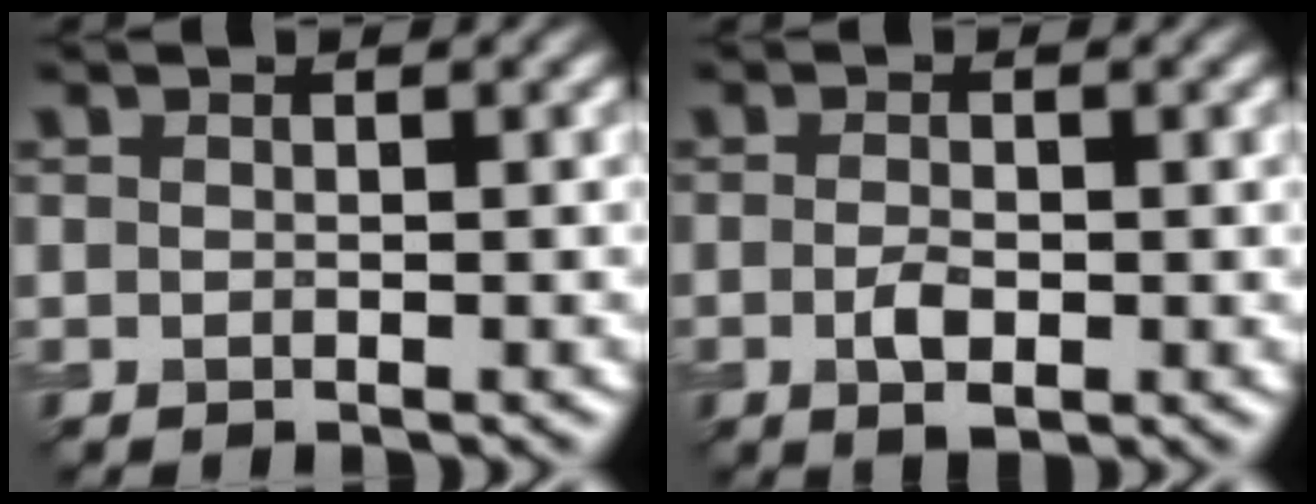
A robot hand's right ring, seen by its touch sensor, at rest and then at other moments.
{"total": 2.3, "force": [-0.6, 1.0, 2.0], "torque": [-0.038, -0.004, -0.009]}